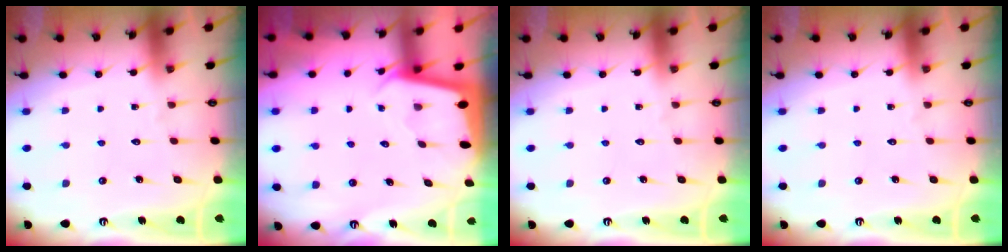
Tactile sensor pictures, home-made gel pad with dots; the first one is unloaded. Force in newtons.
{"total": 1.9, "press": 1.9, "slide": 0.1}
{"total": 0.0}
{"total": 0.0}